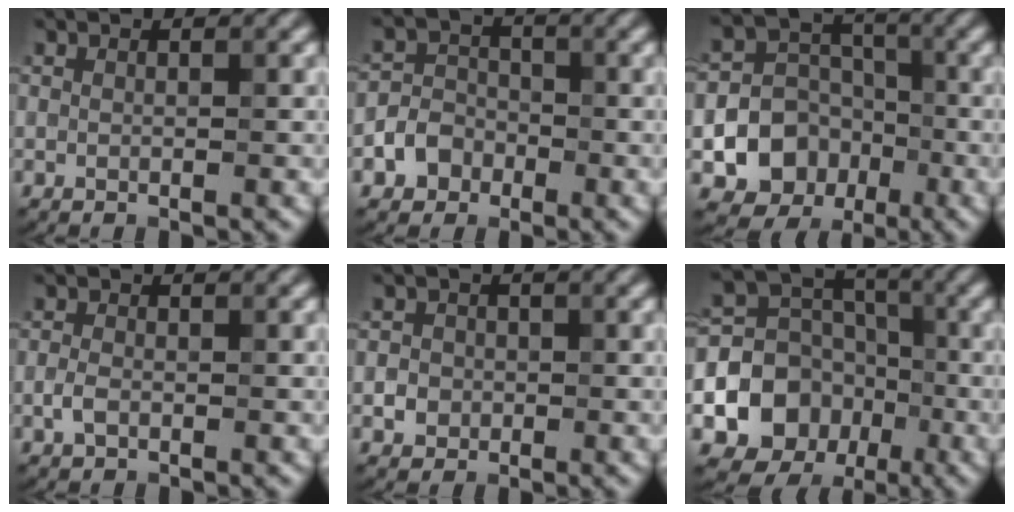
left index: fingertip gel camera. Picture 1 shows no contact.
{"total": 3.3, "force": [-1.6, 2.7, 0.9], "torque": [0.003, 0.002, -0.035]}
{"total": 9.7, "force": [-3.4, 8.6, 3.0], "torque": [-0.021, -0.018, -0.084]}
{"total": 1.4, "force": [-0.5, 0.9, 0.9], "torque": [-0.020, 0.001, -0.013]}
{"total": 1.6, "force": [-0.4, 1.5, 0.4], "torque": [0.008, -0.003, -0.009]}
{"total": 8.4, "force": [-2.6, 7.2, 3.5], "torque": [-0.050, -0.002, -0.054]}